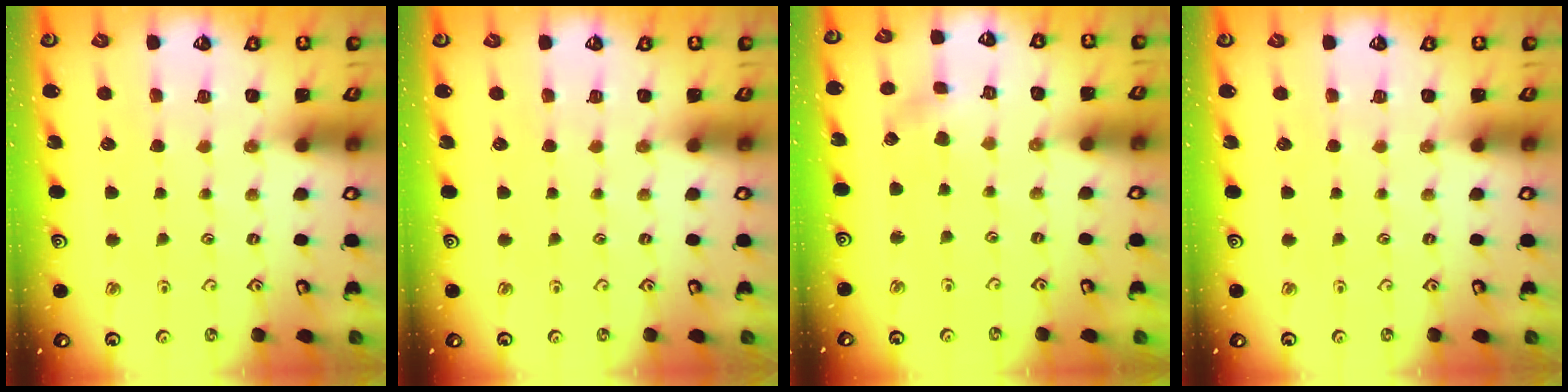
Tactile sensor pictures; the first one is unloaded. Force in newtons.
{"total": 0.0}
{"total": 2.1, "press": 2.1, "slide": 0.3}
{"total": 0.0}